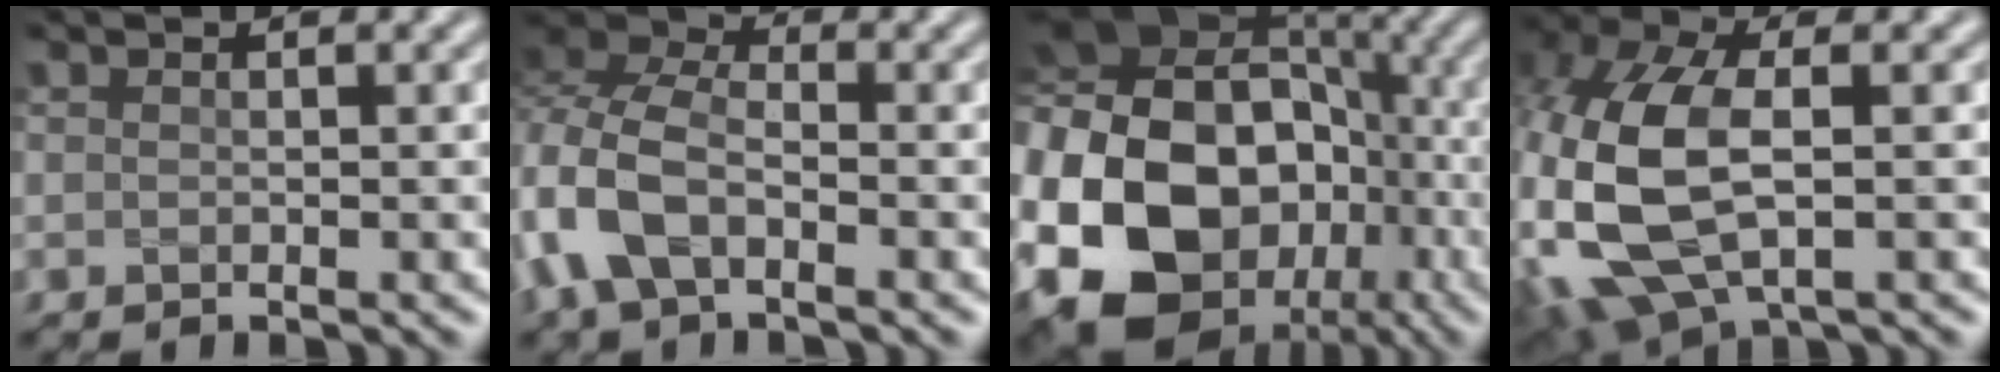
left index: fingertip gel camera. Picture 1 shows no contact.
{"total": 6.9, "force": [-2.7, 4.0, 4.9], "torque": [-0.125, 0.007, -0.069]}
{"total": 23.7, "force": [-5.8, 19.5, 12.3], "torque": [-0.242, -0.023, -0.125]}
{"total": 10.1, "force": [-0.4, 5.7, 8.4], "torque": [-0.222, -0.010, -0.002]}